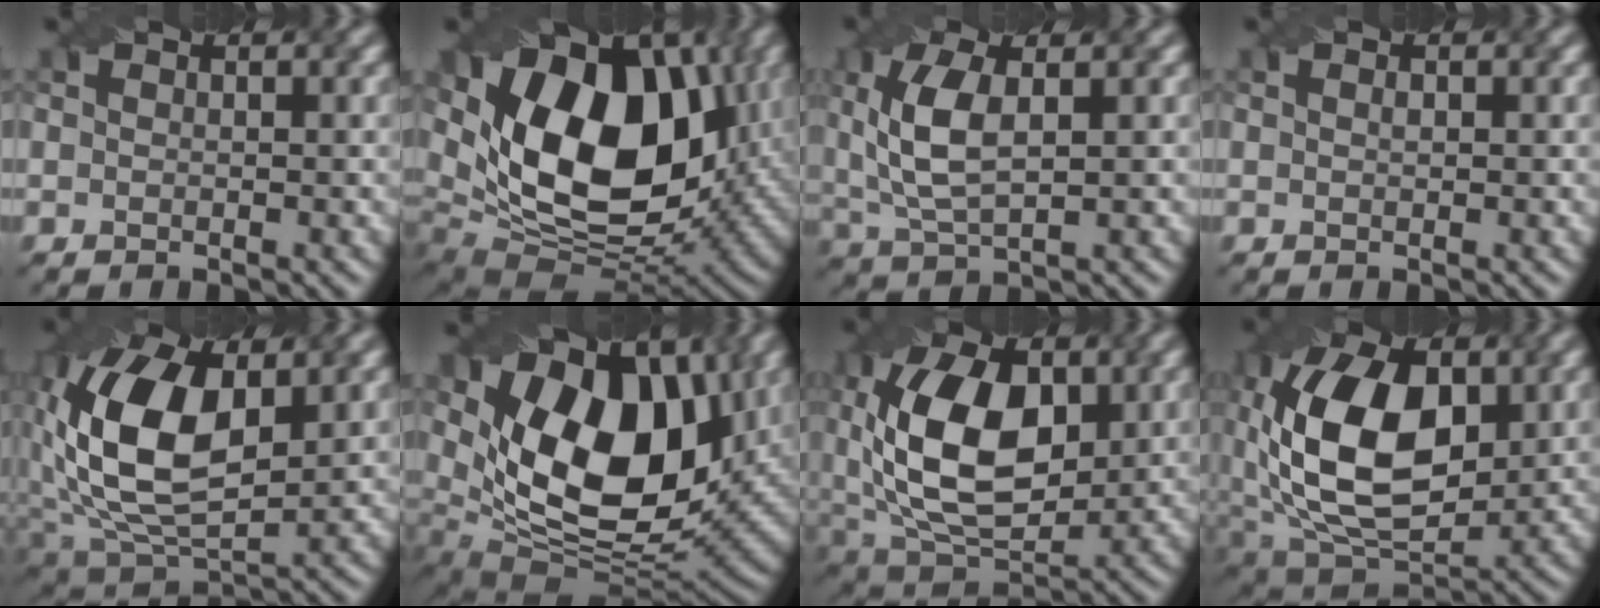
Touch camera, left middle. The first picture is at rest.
{"total": 16.6, "force": [3.8, 10.1, 12.6], "torque": [-0.189, 0.005, 0.059]}
{"total": 6.0, "force": [1.2, 2.8, 5.2], "torque": [-0.123, 0.003, 0.027]}
{"total": 0.5, "force": [0.2, 0.3, 0.4], "torque": [-0.008, 0.001, 0.003]}
{"total": 11.9, "force": [1.6, 6.9, 9.6], "torque": [-0.201, 0.001, 0.032]}
{"total": 15.3, "force": [4.5, 9.0, 11.5], "torque": [-0.183, -0.006, 0.078]}
{"total": 11.7, "force": [1.8, 7.0, 9.1], "torque": [-0.179, 0.004, 0.031]}
{"total": 12.8, "force": [1.4, 7.9, 9.9], "torque": [-0.187, 0.002, 0.025]}